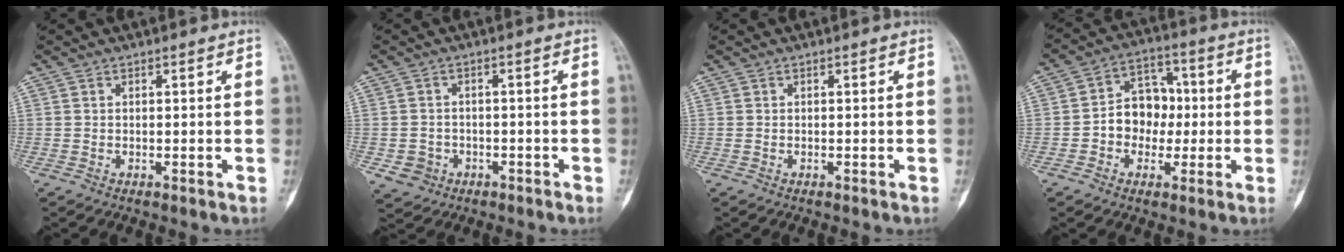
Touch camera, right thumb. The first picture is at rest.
{"total": 4.0, "force": [-1.4, 3.6, 0.8], "torque": [0.001, 0.012, -0.018]}
{"total": 0.0}
{"total": 9.6, "force": [-0.7, 7.8, 5.6], "torque": [-0.045, 0.033, -0.021]}